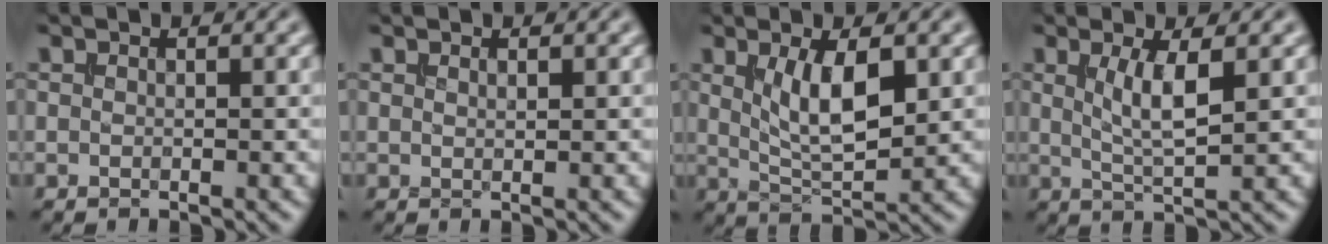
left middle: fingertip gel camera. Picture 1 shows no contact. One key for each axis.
{"total": 0.6, "fx": 0.4, "fy": 0.1, "fz": 0.5, "tx": -0.007, "ty": -0.001, "tz": 0.008}
{"total": 5.4, "fx": 1.4, "fy": 1.9, "fz": 4.8, "tx": -0.095, "ty": -0.008, "tz": 0.030}
{"total": 3.6, "fx": 1.0, "fy": 0.8, "fz": 3.3, "tx": -0.065, "ty": -0.006, "tz": 0.020}